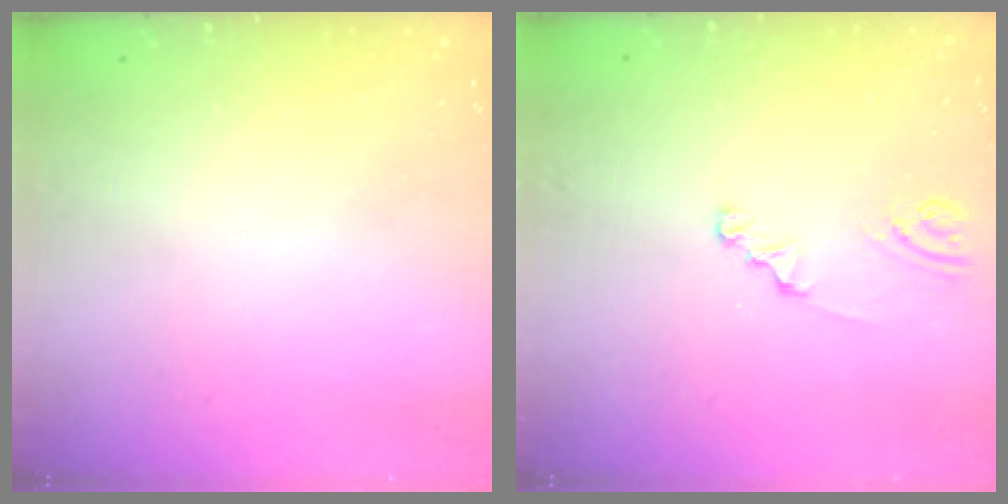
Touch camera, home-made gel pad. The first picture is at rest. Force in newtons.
{"total": 1.7, "press": 1.7, "slide": 0.2}